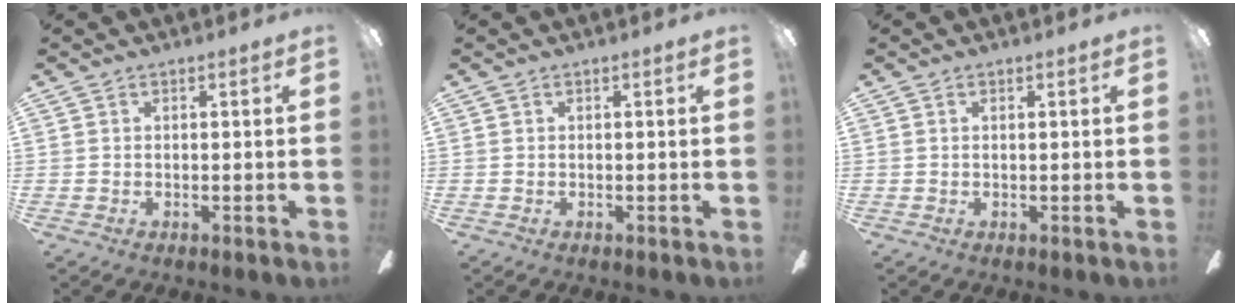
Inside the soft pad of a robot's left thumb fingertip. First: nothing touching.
{"total": 0.0}
{"total": 0.5, "force": [0.2, 0.2, 0.4], "torque": [-0.009, 0.003, 0.003]}